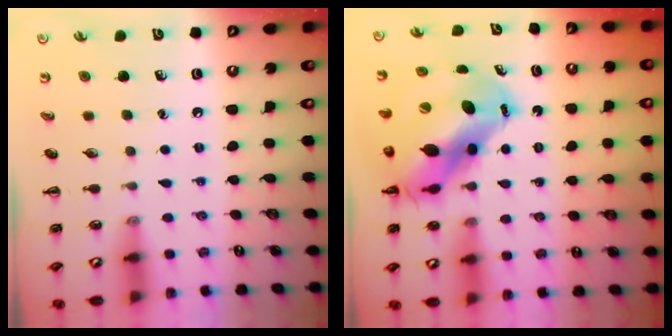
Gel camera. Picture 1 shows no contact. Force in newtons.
{"total": 13.4, "press": 12.9, "slide": 3.6}